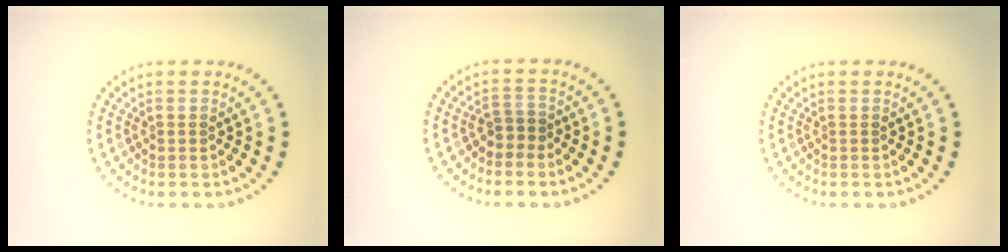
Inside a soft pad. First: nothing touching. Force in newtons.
{"total": 1.6, "press": 1.3, "slide": 0.9}
{"total": 0.0}